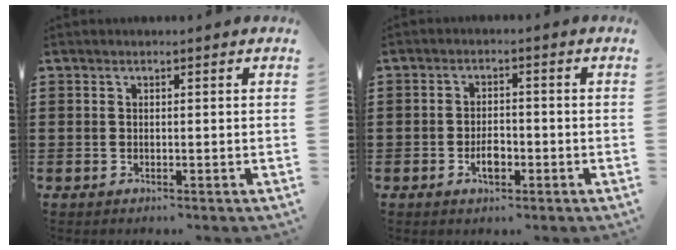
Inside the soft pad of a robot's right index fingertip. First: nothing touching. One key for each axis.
{"total": 3.3, "fx": -1.3, "fy": 1.5, "fz": 2.7, "tx": -0.048, "ty": 0.004, "tz": -0.022}